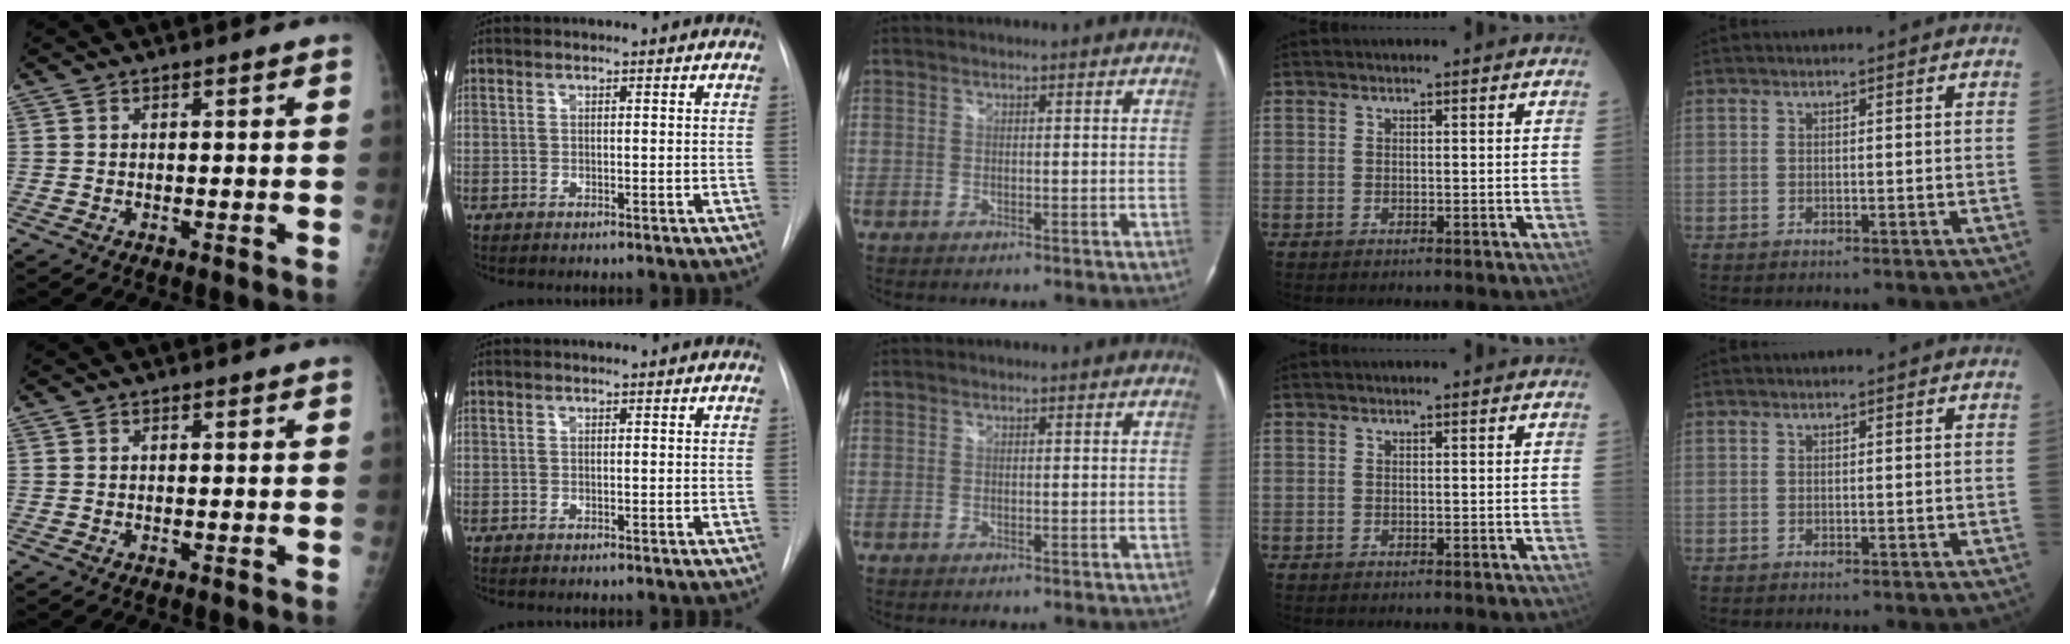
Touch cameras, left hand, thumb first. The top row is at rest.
{}